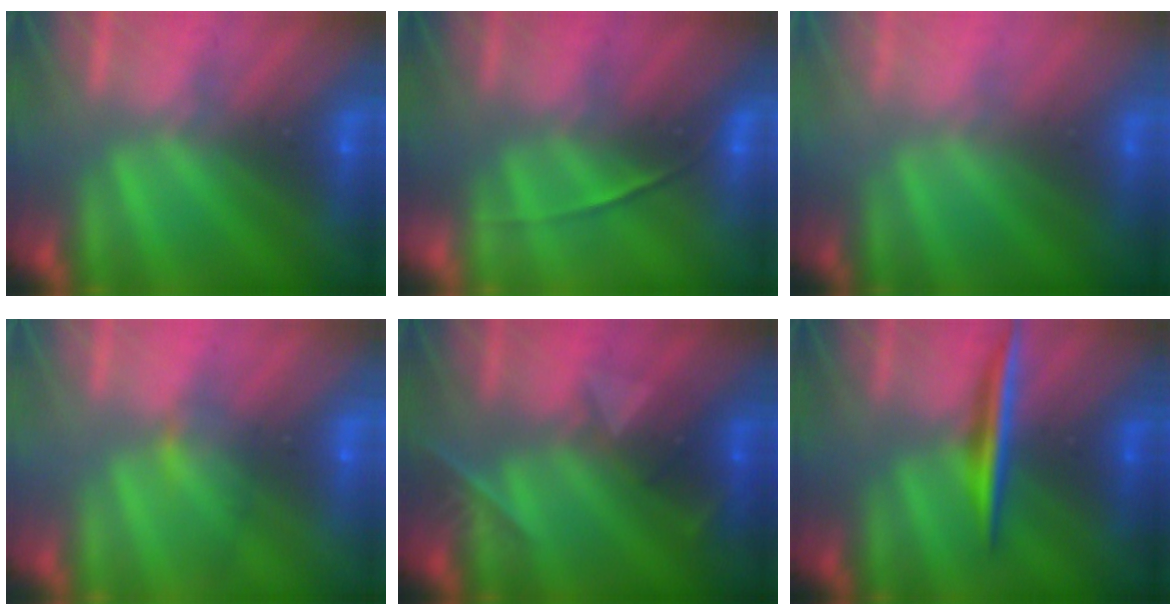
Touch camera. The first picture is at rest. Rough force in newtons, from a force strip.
{"total": 1.8}
{"total": 2.9}
{"total": 2.2}
{"total": 2.4}
{"total": 1.7}